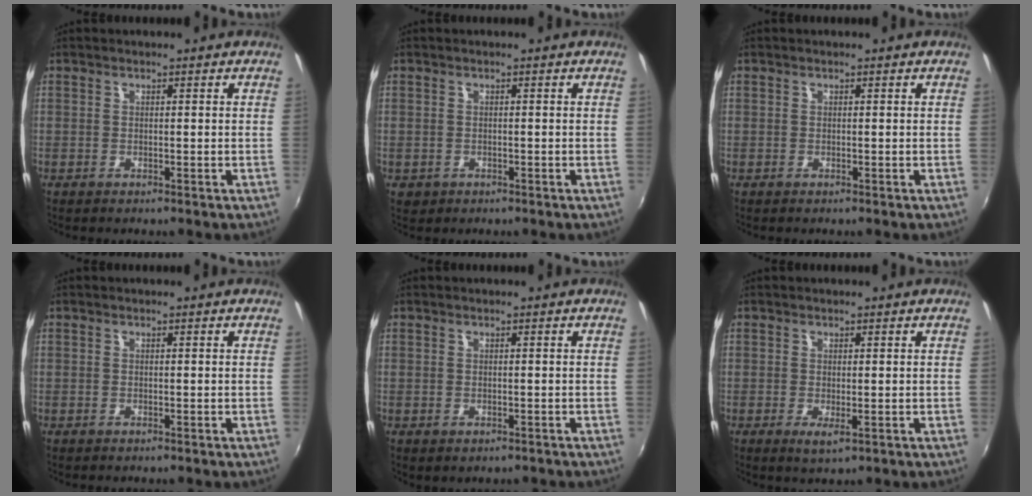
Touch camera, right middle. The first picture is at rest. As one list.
[{"total": 1.8, "force": [-0.6, 1.6, 0.7], "torque": [-0.016, -0.002, -0.006]}, {"total": 0.0}, {"total": 0.0}, {"total": 0.7, "force": [-0.3, 0.5, 0.5], "torque": [-0.009, -0.001, -0.001]}, {"total": 2.1, "force": [-0.2, 0.5, 2.0], "torque": [-0.036, -0.008, -0.002]}]